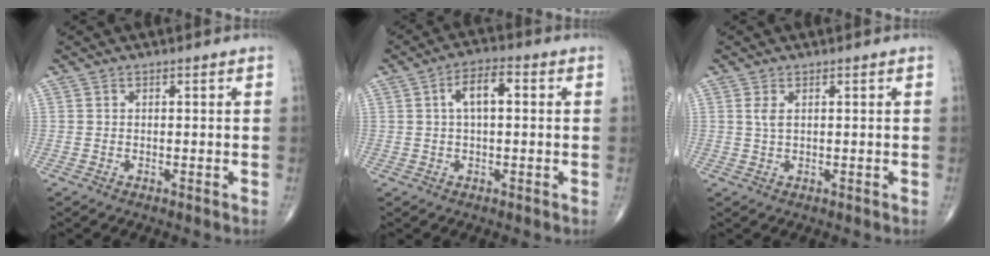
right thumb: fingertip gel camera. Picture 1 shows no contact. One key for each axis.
{"total": 5.8, "fx": 1.1, "fy": 2.6, "fz": 5.1, "tx": -0.089, "ty": 0.015, "tz": 0.013}
{"total": 1.6, "fx": 0.6, "fy": 0.6, "fz": 1.3, "tx": -0.033, "ty": 0.002, "tz": 0.016}